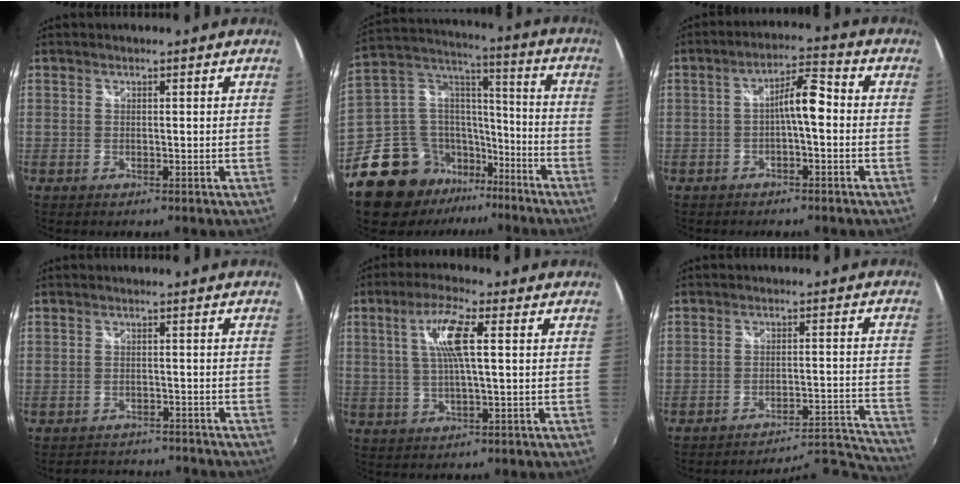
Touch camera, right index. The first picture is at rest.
{"total": 17.4, "force": [-12.8, 10.4, 5.4], "torque": [-0.127, 0.054, -0.209]}
{"total": 5.8, "force": [-0.9, 1.2, 5.6], "torque": [-0.100, 0.016, -0.016]}
{"total": 8.2, "force": [-7.7, 2.3, 2.0], "torque": [-0.050, -0.001, -0.105]}
{"total": 7.9, "force": [1.8, 1.1, 7.6], "torque": [-0.146, 0.007, 0.034]}
{"total": 16.7, "force": [-16.6, -0.8, 1.1], "torque": [-0.008, 0.035, -0.226]}